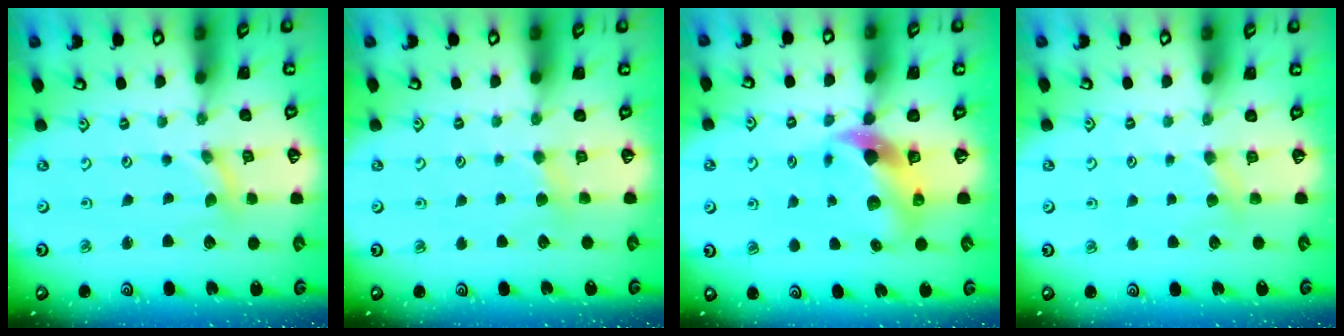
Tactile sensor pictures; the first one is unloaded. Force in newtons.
{"total": 3.0, "press": 3.0, "slide": 0.2}
{"total": 9.1, "press": 9.0, "slide": 1.7}
{"total": 3.8, "press": 3.8, "slide": 0.5}